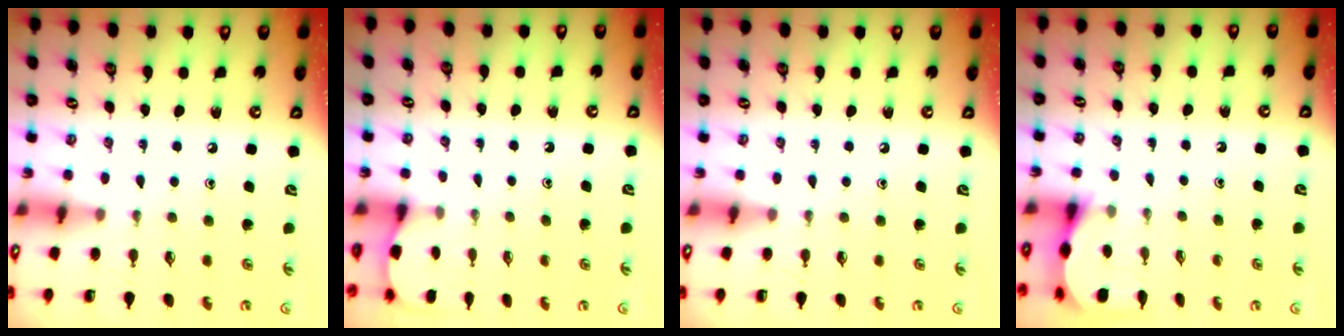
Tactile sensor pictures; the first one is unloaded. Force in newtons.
{"total": 1.3, "press": 1.3, "slide": 0.1}
{"total": 0.0}
{"total": 3.8, "press": 3.8, "slide": 0.5}